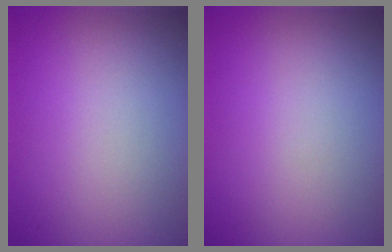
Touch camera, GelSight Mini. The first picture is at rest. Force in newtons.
{"total": 0.0}